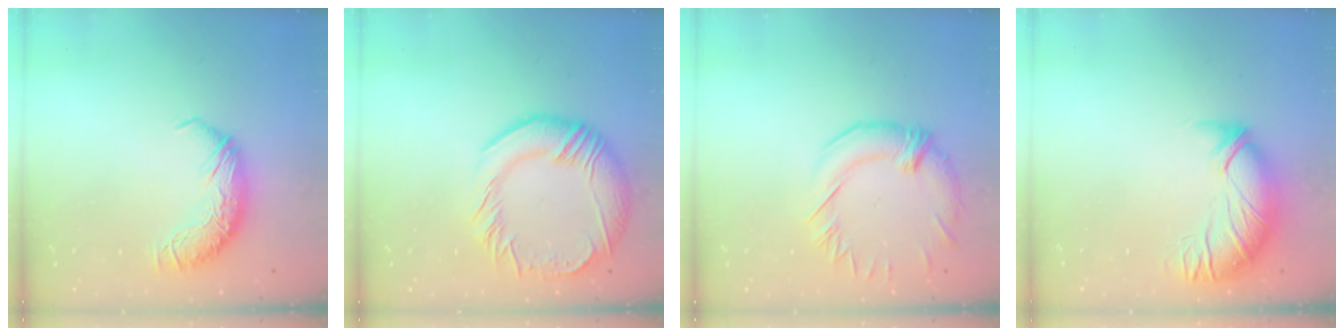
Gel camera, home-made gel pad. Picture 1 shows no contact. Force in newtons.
{"total": 8.8, "press": 8.3, "slide": 3.1}
{"total": 2.7, "press": 2.2, "slide": 1.5}
{"total": 2.8, "press": 1.2, "slide": 2.5}